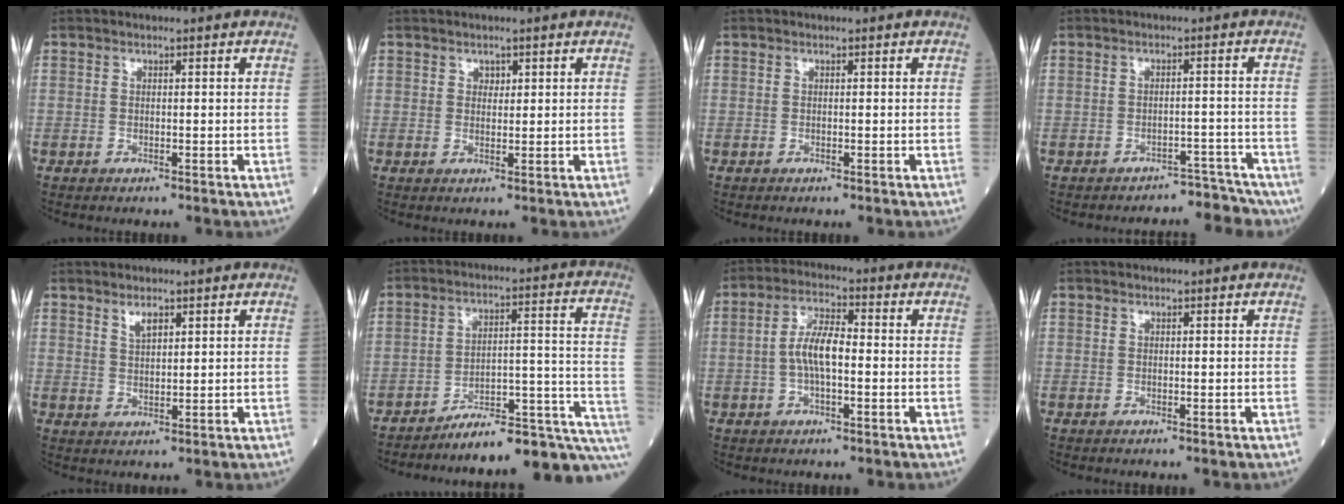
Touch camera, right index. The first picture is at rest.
{"total": 1.2, "force": [0.7, 0.9, 0.6], "torque": [-0.004, -0.004, 0.010]}
{"total": 0.0}
{"total": 6.3, "force": [-5.8, 2.3, -0.4], "torque": [0.025, 0.030, -0.064]}
{"total": 2.4, "force": [1.6, 0.8, 1.6], "torque": [-0.036, 0.000, 0.034]}
{"total": 17.1, "force": [-14.5, 1.7, 8.8], "torque": [-0.061, 0.055, -0.204]}
{"total": 6.3, "force": [-0.6, 2.0, 5.9], "torque": [-0.123, 0.012, -0.015]}
{"total": 0.0}